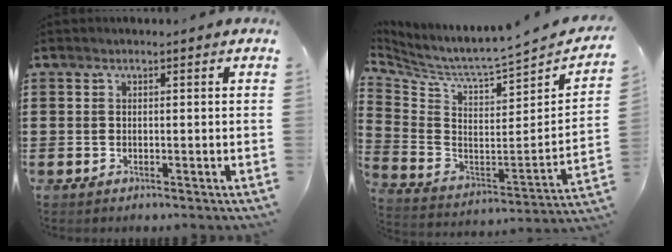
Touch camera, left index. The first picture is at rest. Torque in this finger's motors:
{"motor_torque": [0.09, 0.25, 0.01, 0.02]}